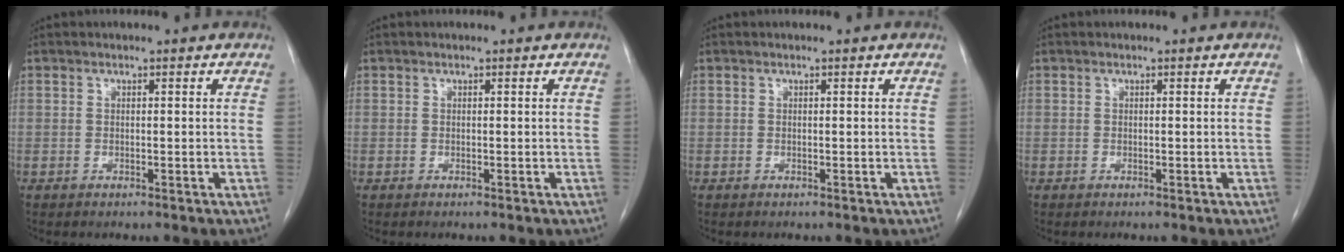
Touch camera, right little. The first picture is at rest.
{"total": 0.0}
{"total": 0.0}
{"total": 0.0}